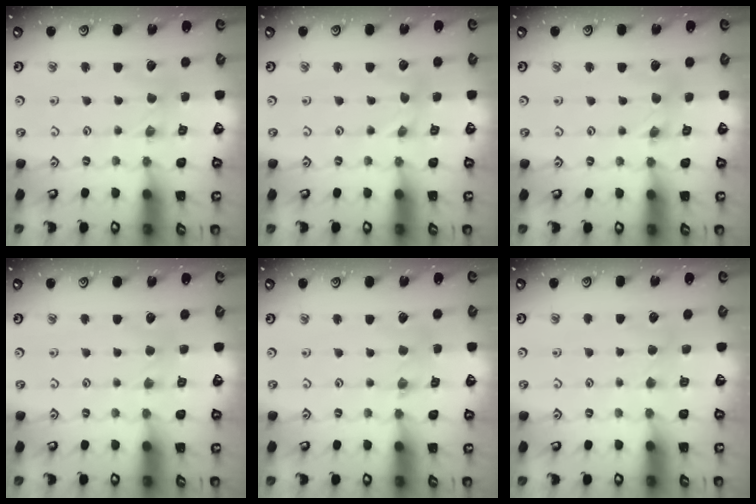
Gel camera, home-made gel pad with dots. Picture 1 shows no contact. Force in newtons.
{"total": 0.0}
{"total": 1.7, "press": 1.6, "slide": 0.3}
{"total": 1.6, "press": 1.6, "slide": 0.4}
{"total": 2.5, "press": 2.5, "slide": 0.3}
{"total": 3.5, "press": 3.5, "slide": 0.5}